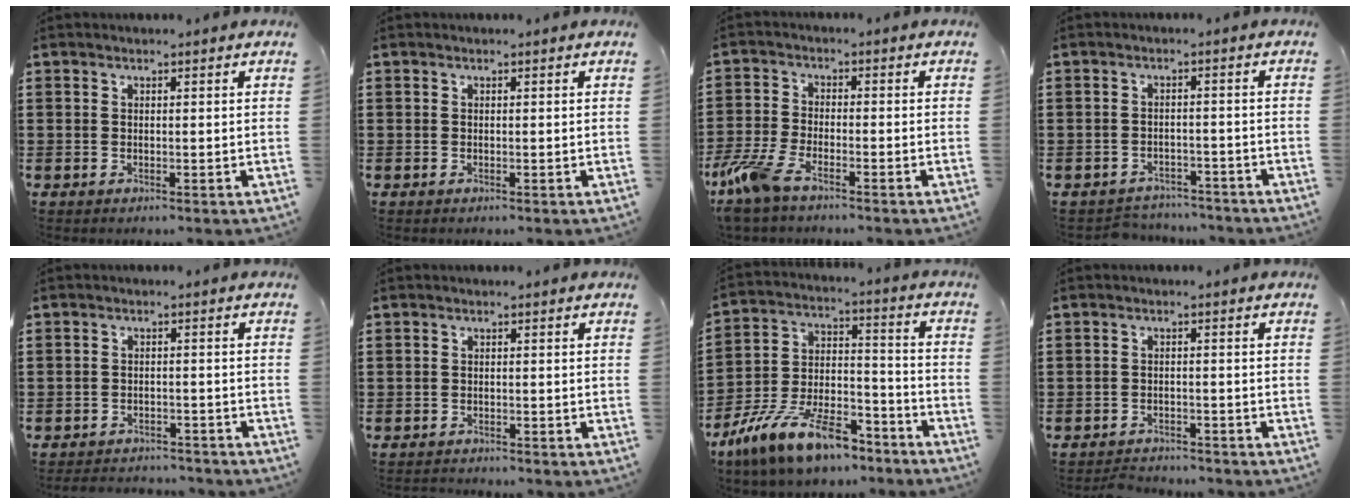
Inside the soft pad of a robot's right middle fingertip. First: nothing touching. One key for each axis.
{"total": 0.0}
{"total": 6.4, "fx": -4.6, "fy": 1.6, "fz": 4.2, "tx": -0.116, "ty": -0.017, "tz": -0.092}
{"total": 2.6, "fx": -2.5, "fy": 0.5, "fz": -0.2, "tx": -0.006, "ty": -0.001, "tz": -0.056}
{"total": 2.7, "fx": -2.7, "fy": 0.4, "fz": -0.3, "tx": -0.003, "ty": 0.000, "tz": -0.060}
{"total": 1.0, "fx": -1.0, "fy": 0.1, "fz": -0.1, "tx": -0.001, "ty": 0.003, "tz": -0.022}
{"total": 13.1, "fx": -10.5, "fy": 3.4, "fz": 7.0, "tx": -0.143, "ty": 0.030, "tz": -0.202}
{"total": 2.1, "fx": -2.1, "fy": 0.3, "fz": -0.1, "tx": -0.006, "ty": 0.000, "tz": -0.046}